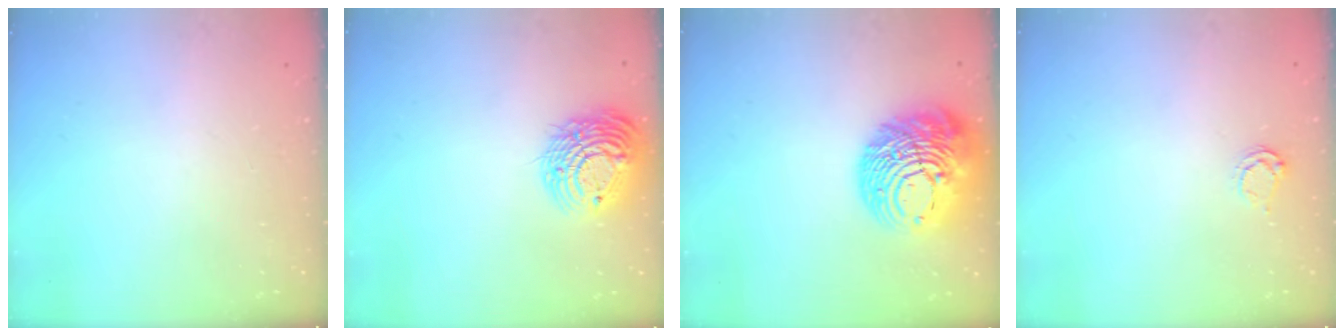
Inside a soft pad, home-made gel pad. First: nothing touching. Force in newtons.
{"total": 13.6, "press": 13.5, "slide": 1.4}
{"total": 18.4, "press": 18.2, "slide": 2.1}
{"total": 3.2, "press": 3.1, "slide": 0.5}